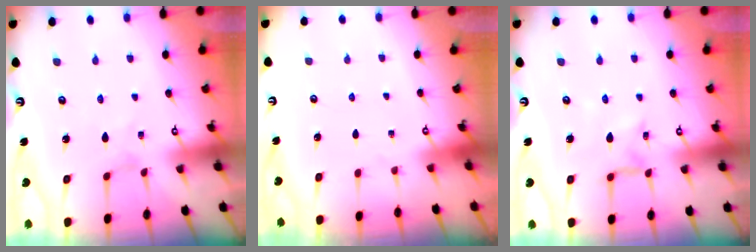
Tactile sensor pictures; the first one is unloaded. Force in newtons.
{"total": 0.0}
{"total": 2.1, "press": 2.1, "slide": 0.3}